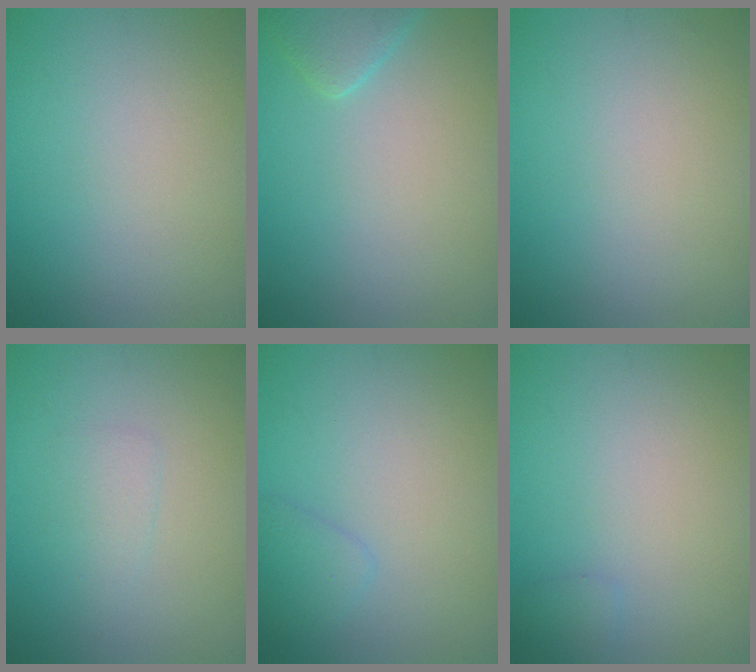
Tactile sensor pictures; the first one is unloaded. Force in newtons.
{"total": 2.2, "press": 2.2, "slide": 0.1}
{"total": 0.0}
{"total": 1.4, "press": 1.4, "slide": 0.1}
{"total": 1.4, "press": 1.4, "slide": 0.1}
{"total": 0.7, "press": 0.7, "slide": 0.0}